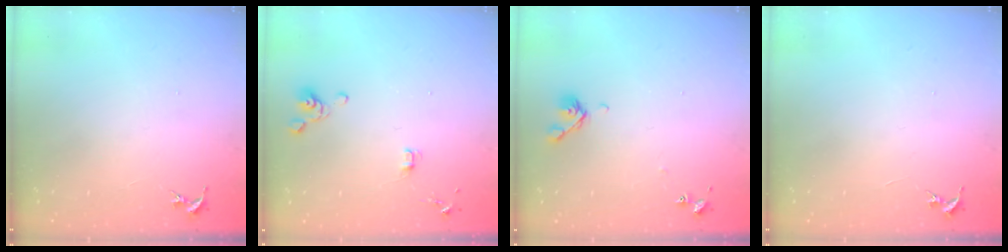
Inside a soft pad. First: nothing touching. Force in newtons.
{"total": 4.7, "press": 4.2, "slide": 2.2}
{"total": 7.1, "press": 7.0, "slide": 0.8}
{"total": 0.0}